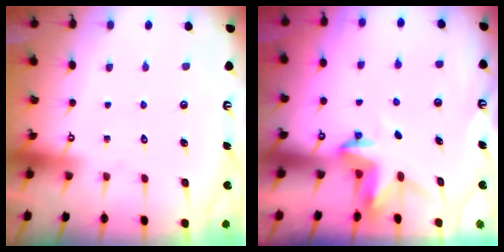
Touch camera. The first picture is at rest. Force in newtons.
{"total": 3.8, "press": 3.8, "slide": 0.3}